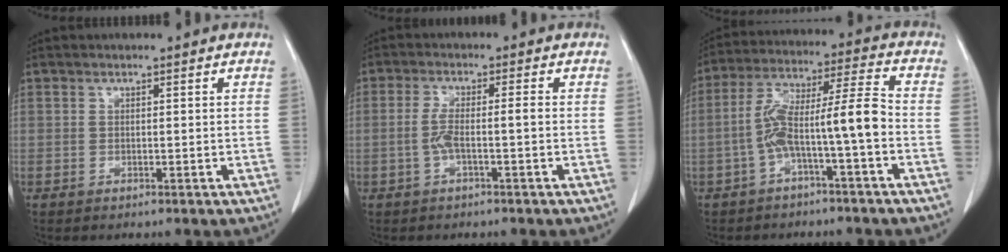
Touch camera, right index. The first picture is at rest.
{"total": 3.6, "force": [-0.9, 0.4, 3.5], "torque": [-0.073, 0.013, -0.014]}
{"total": 9.9, "force": [-2.9, 0.1, 9.5], "torque": [-0.174, 0.040, -0.050]}